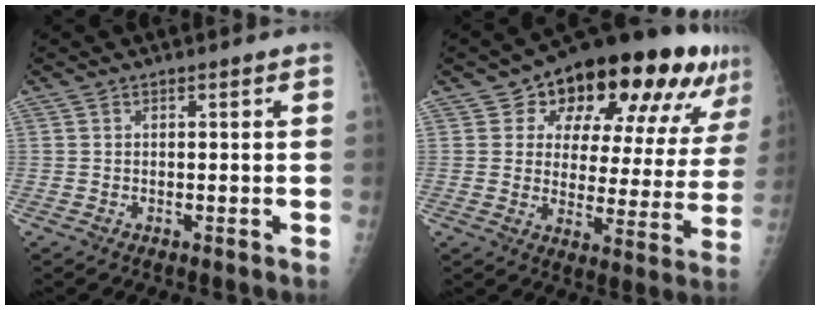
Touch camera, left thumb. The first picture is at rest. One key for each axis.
{"total": 23.2, "fx": 13.6, "fy": 11.0, "fz": 15.3, "tx": -0.184, "ty": -0.030, "tz": 0.184}